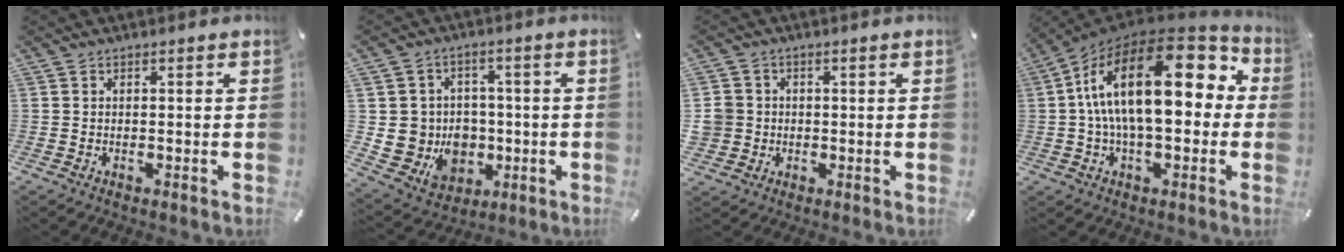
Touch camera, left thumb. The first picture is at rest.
{"total": 10.2, "force": [-0.2, 10.0, 2.0], "torque": [-0.060, -0.008, 0.010]}
{"total": 5.0, "force": [0.4, 5.0, 0.6], "torque": [-0.019, 0.007, 0.009]}
{"total": 24.3, "force": [4.9, 11.6, 20.7], "torque": [-0.384, -0.027, 0.076]}